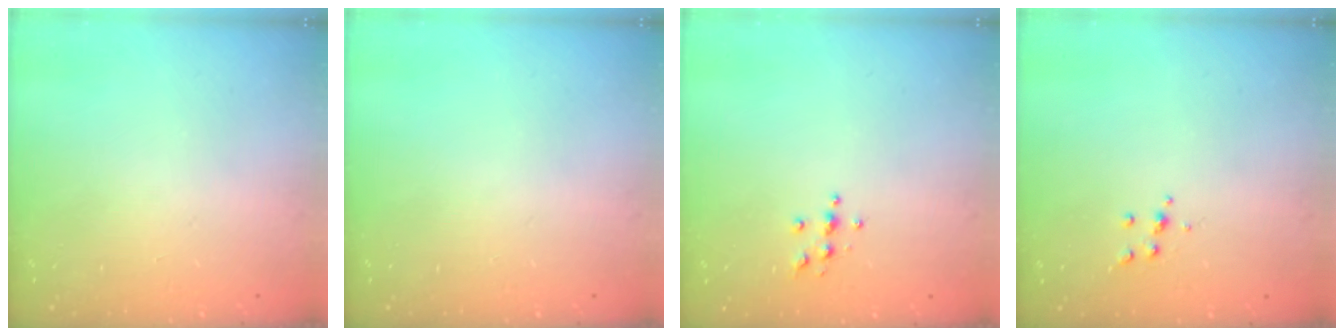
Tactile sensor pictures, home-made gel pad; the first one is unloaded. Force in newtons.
{"total": 0.0}
{"total": 3.6, "press": 3.6, "slide": 0.4}
{"total": 4.0, "press": 3.9, "slide": 0.9}